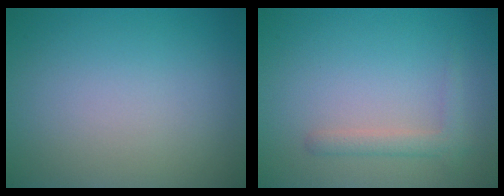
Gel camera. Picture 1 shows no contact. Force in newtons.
{"total": 1.8, "press": 1.8, "slide": 0.1}